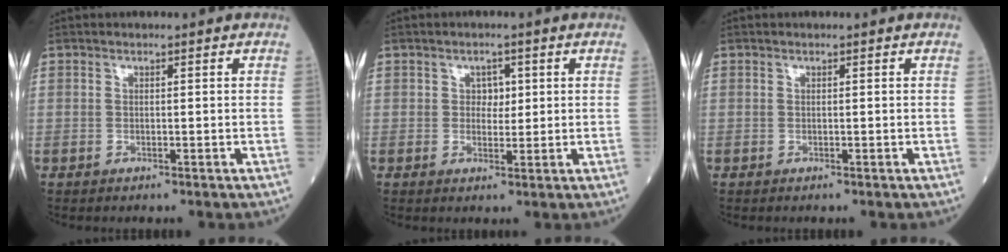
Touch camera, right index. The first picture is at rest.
{"total": 2.3, "force": [0.6, 1.6, 1.5], "torque": [-0.016, 0.000, 0.007]}
{"total": 0.0}